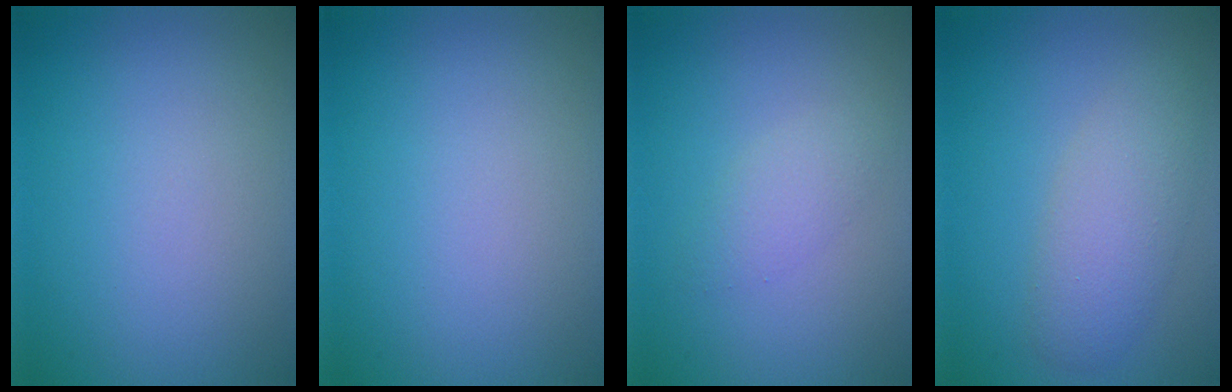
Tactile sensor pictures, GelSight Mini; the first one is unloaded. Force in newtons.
{"total": 0.0}
{"total": 1.7, "press": 1.7, "slide": 0.1}
{"total": 3.6, "press": 3.6, "slide": 0.4}